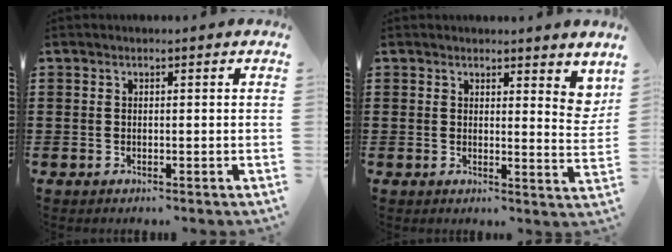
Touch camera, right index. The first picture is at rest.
{"total": 3.5, "force": [2.9, 1.1, 1.6], "torque": [-0.016, -0.009, 0.048]}